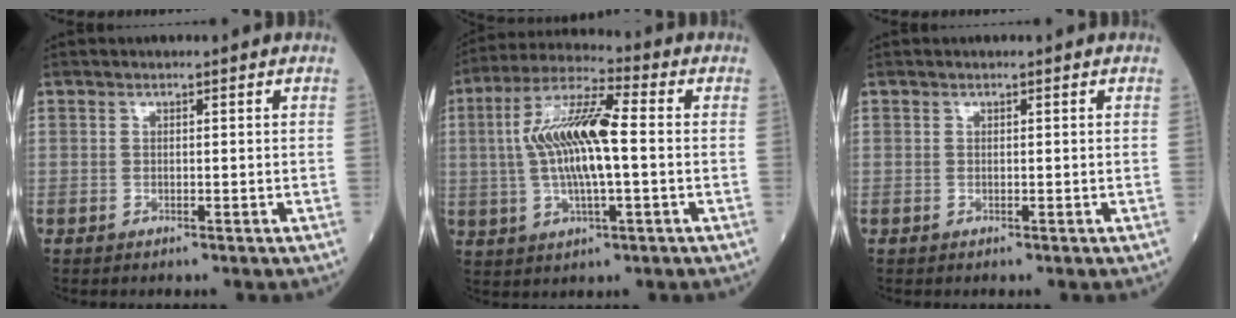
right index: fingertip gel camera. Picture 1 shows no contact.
{"total": 12.9, "force": [0.4, 2.6, 12.6], "torque": [-0.253, 0.016, 0.004]}
{"total": 0.0}